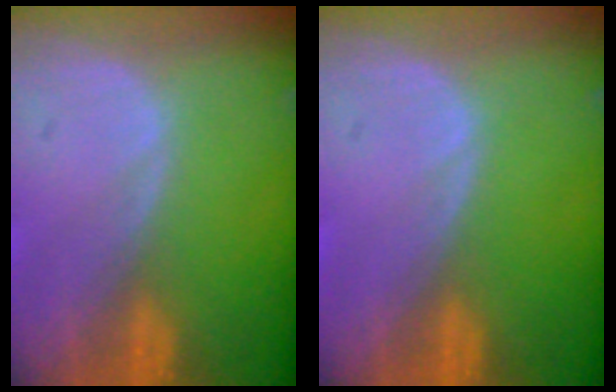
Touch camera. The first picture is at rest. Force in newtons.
{"total": 0.0}